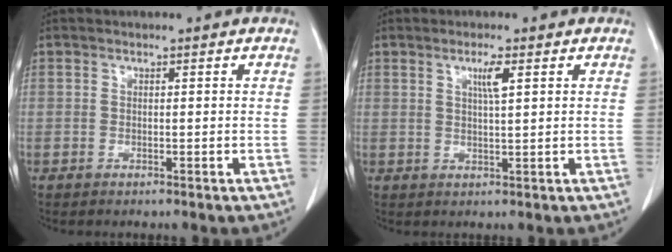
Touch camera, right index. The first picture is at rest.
{"total": 2.8, "force": [1.2, 0.0, 2.6], "torque": [-0.047, -0.002, 0.021]}